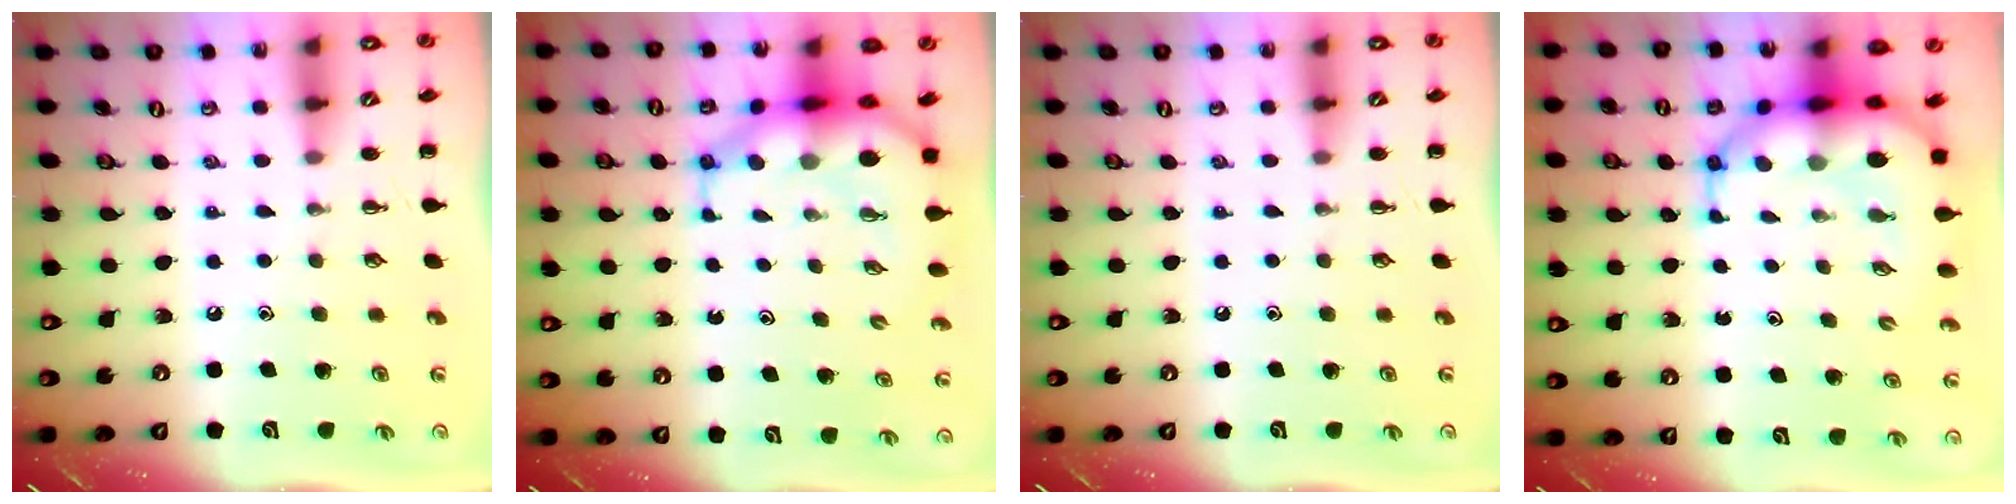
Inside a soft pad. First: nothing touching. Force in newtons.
{"total": 9.1, "press": 8.8, "slide": 2.3}
{"total": 0.0}
{"total": 12.0, "press": 11.5, "slide": 3.5}